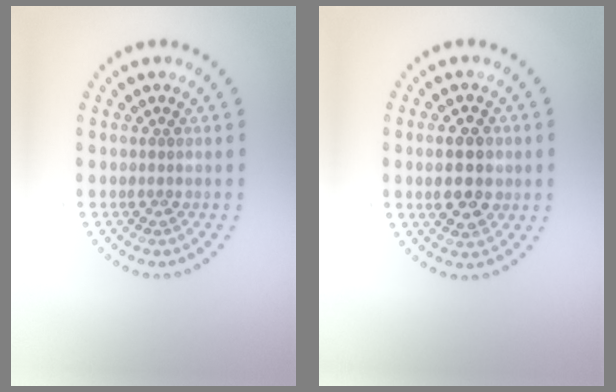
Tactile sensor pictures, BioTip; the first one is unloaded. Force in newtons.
{"total": 4.6, "press": 4.6, "slide": 0.2}